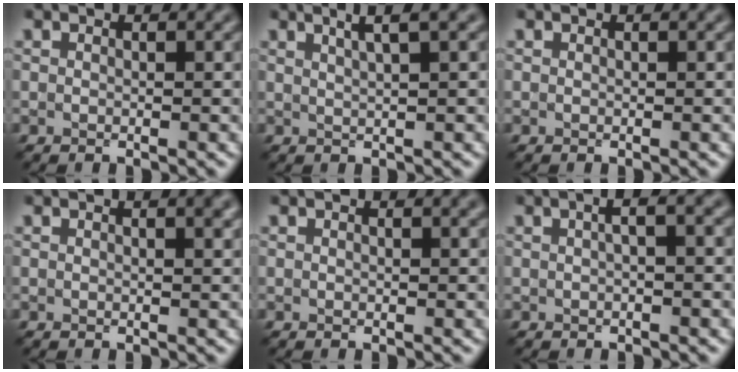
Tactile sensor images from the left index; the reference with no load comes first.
{"total": 2.5, "force": [1.5, 0.4, 2.0], "torque": [-0.021, 0.009, 0.022]}
{"total": 0.0}
{"total": 1.5, "force": [0.7, 0.4, 1.2], "torque": [-0.009, 0.004, 0.008]}
{"total": 0.6, "force": [0.4, 0.1, 0.5], "torque": [-0.003, 0.004, 0.005]}
{"total": 2.0, "force": [0.4, 0.4, 1.9], "torque": [-0.029, 0.012, 0.003]}